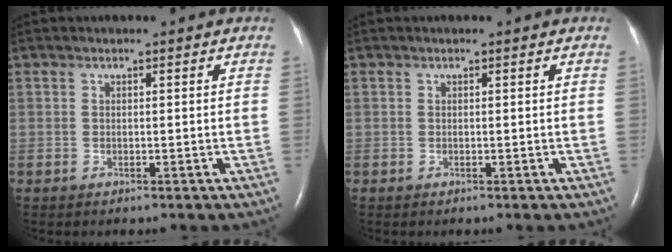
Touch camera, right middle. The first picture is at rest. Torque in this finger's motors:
{"motor_torque": [0.22, -0.17, 0.03, -0.01]}